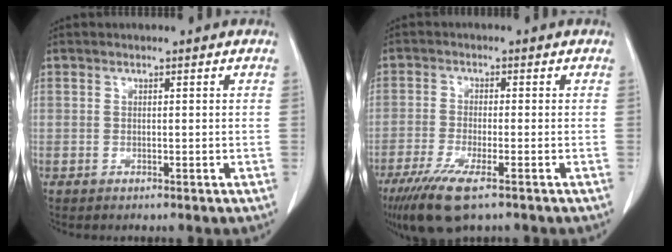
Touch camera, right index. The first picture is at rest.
{"total": 8.1, "force": [-5.2, 1.2, 6.1], "torque": [-0.115, -0.023, -0.087]}